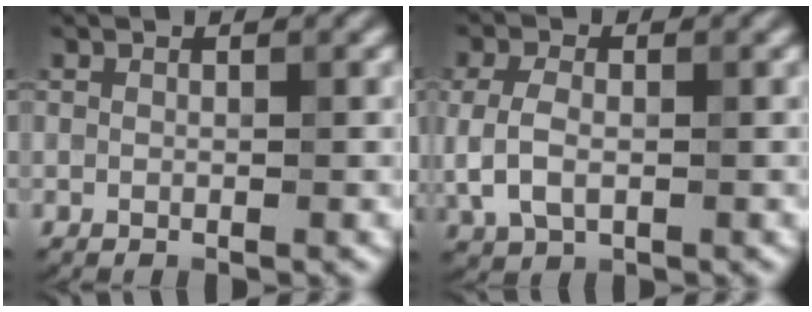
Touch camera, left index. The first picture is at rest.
{"total": 3.4, "force": [-0.1, 2.0, 2.7], "torque": [-0.063, 0.005, -0.004]}